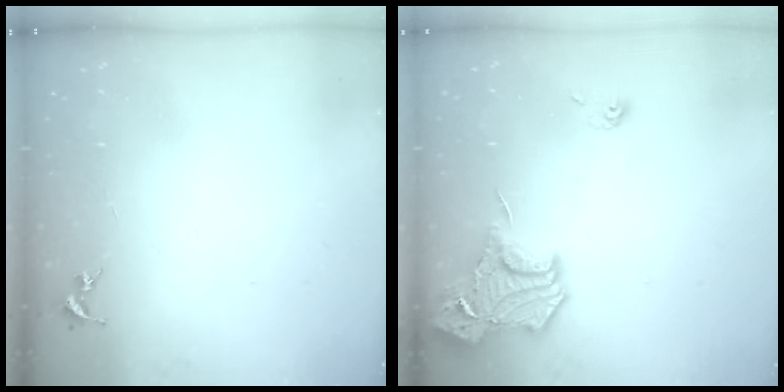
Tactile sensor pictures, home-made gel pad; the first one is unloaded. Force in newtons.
{"total": 15.5, "press": 15.4, "slide": 1.4}